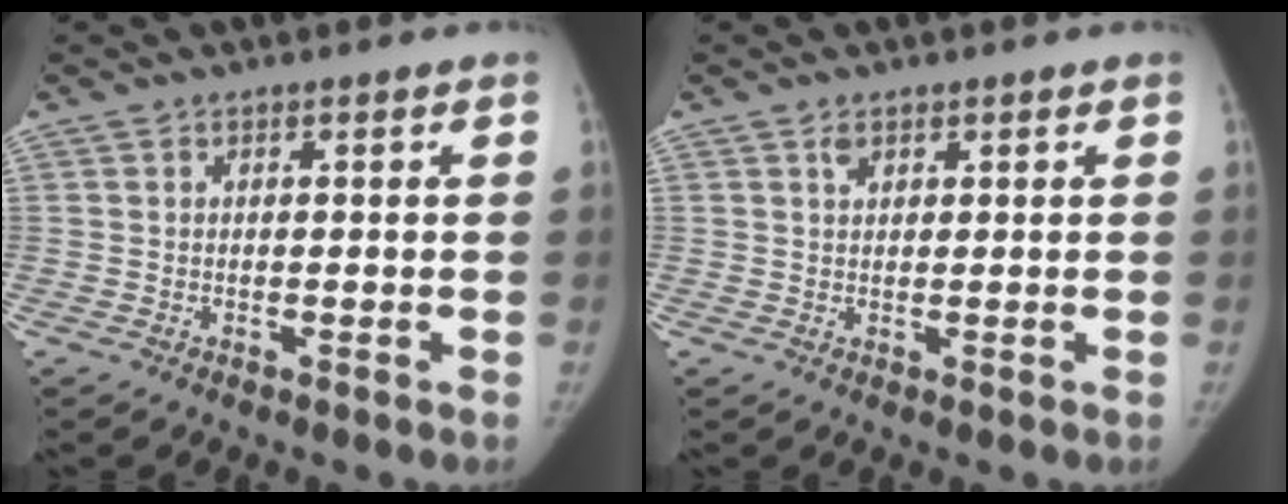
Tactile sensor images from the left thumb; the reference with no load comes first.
{"total": 1.6, "force": [1.0, 1.1, 0.6], "torque": [0.000, -0.006, 0.016]}